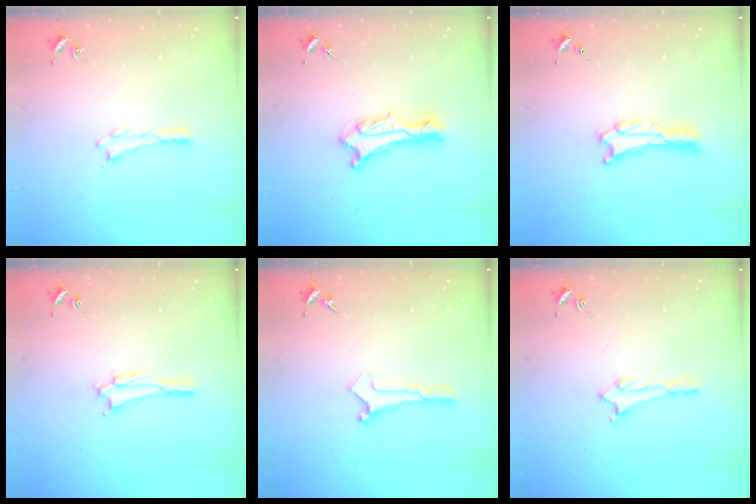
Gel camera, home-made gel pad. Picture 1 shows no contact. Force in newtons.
{"total": 3.0, "press": 3.0, "slide": 0.2}
{"total": 0.7, "press": 0.7, "slide": 0.1}
{"total": 1.5, "press": 1.5, "slide": 0.3}
{"total": 0.0}
{"total": 1.1, "press": 1.1, "slide": 0.1}